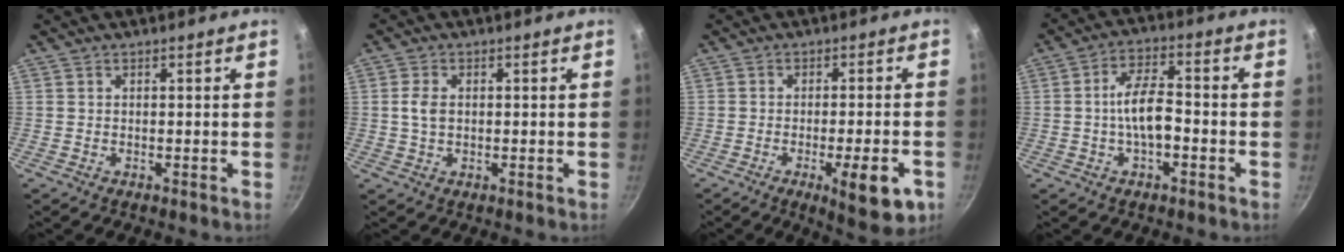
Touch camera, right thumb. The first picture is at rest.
{"total": 3.5, "force": [0.3, 2.4, 2.6], "torque": [-0.048, 0.004, 0.003]}
{"total": 10.8, "force": [-4.3, 3.0, 9.5], "torque": [-0.111, 0.010, -0.054]}
{"total": 8.0, "force": [-1.6, 3.6, 7.0], "torque": [-0.113, 0.031, -0.034]}